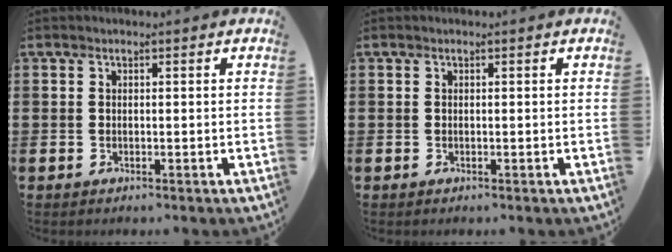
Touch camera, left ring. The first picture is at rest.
{"total": 0.0}